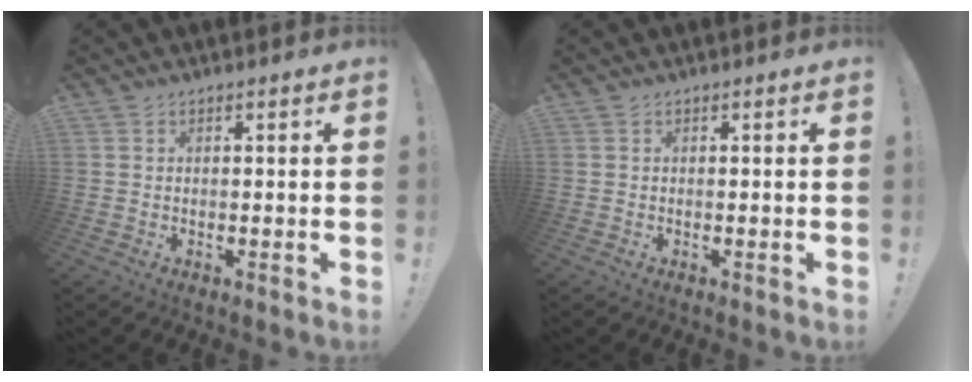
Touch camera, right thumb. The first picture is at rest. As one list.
[{"total": 0.0}]